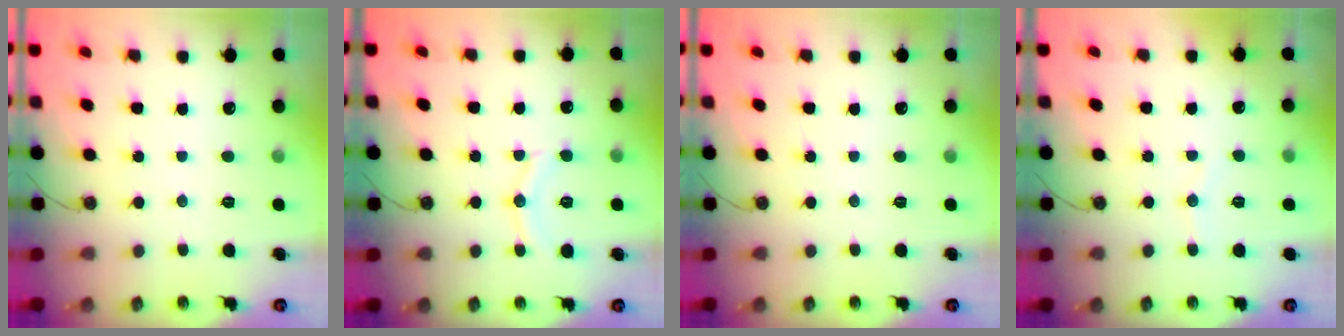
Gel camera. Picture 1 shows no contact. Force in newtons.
{"total": 9.6, "press": 9.5, "slide": 0.9}
{"total": 0.0}
{"total": 3.8, "press": 3.6, "slide": 1.0}